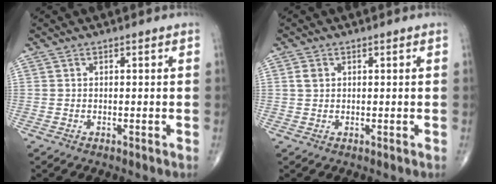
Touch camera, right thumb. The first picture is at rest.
{"total": 1.6, "force": [0.5, 1.3, 0.9], "torque": [-0.017, 0.002, 0.011]}